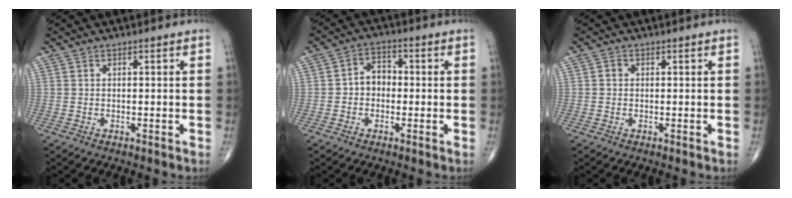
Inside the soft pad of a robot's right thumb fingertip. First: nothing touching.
{"total": 4.9, "force": [-0.4, 3.8, 3.0], "torque": [-0.030, 0.021, -0.017]}
{"total": 0.8, "force": [0.1, 0.7, 0.4], "torque": [-0.003, 0.002, -0.001]}